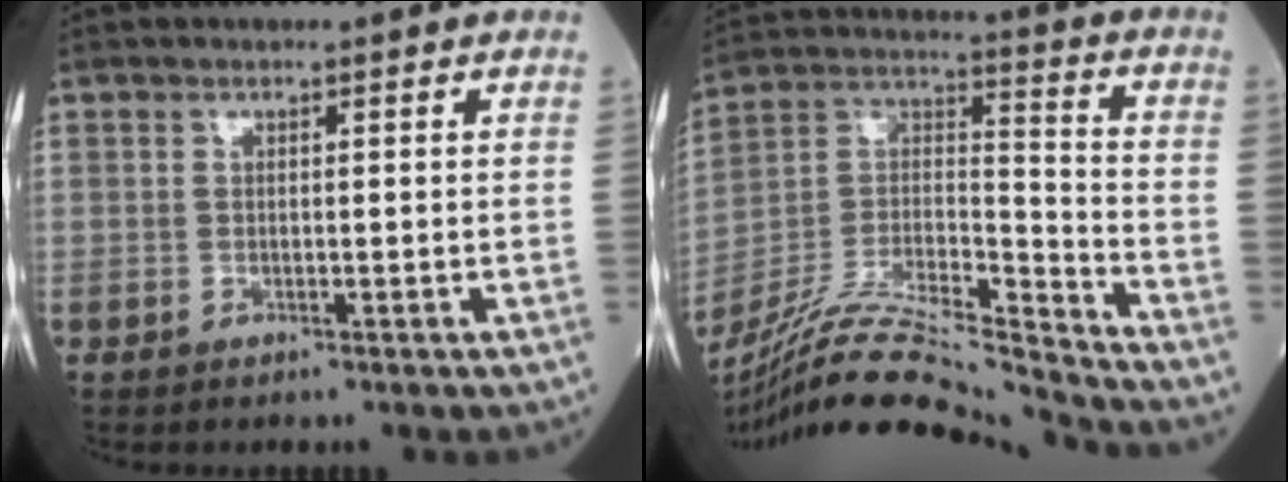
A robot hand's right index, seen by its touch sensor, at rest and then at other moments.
{"total": 20.7, "force": [-19.5, -0.6, 7.2], "torque": [-0.157, 0.009, -0.341]}